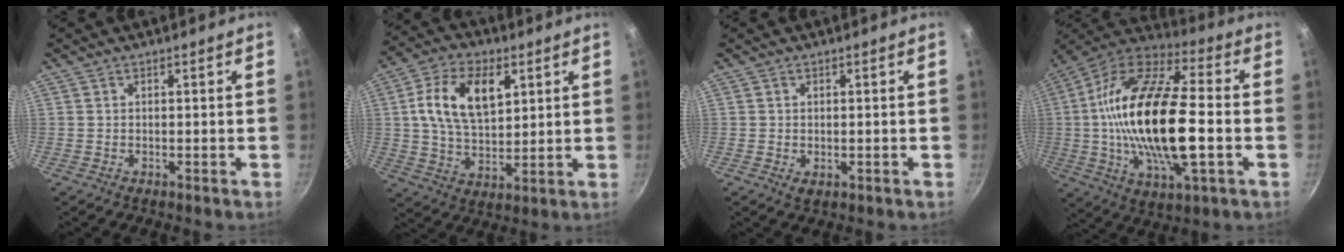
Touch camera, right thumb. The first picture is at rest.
{"total": 14.1, "force": [4.1, 8.5, 10.5], "torque": [-0.170, -0.003, 0.069]}
{"total": 1.5, "force": [-0.1, 1.0, 1.1], "torque": [-0.017, -0.002, 0.000]}
{"total": 26.3, "force": [-1.8, 10.7, 23.9], "torque": [-0.456, 0.022, -0.047]}